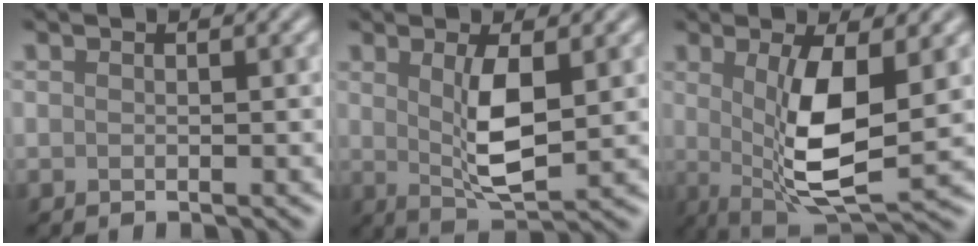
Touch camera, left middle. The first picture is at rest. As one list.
[{"total": 4.7, "force": [0.6, 1.4, 4.5], "torque": [-0.088, -0.008, 0.017]}, {"total": 7.7, "force": [0.5, 2.4, 7.3], "torque": [-0.137, -0.013, 0.014]}]